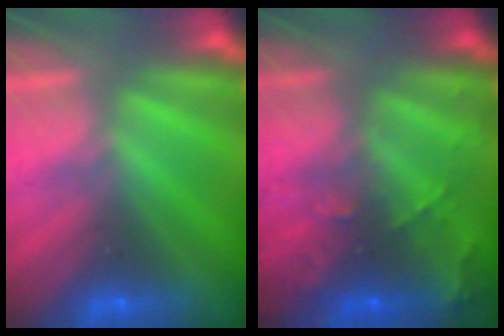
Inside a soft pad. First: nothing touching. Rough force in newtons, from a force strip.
{"total": 6.1}